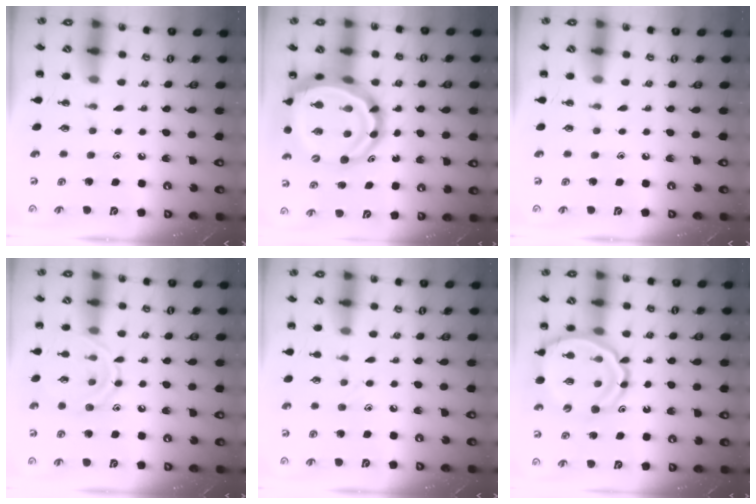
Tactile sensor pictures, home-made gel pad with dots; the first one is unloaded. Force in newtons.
{"total": 19.9, "press": 19.2, "slide": 5.2}
{"total": 0.0}
{"total": 10.7, "press": 10.6, "slide": 0.6}
{"total": 5.3, "press": 4.9, "slide": 2.0}
{"total": 14.4, "press": 14.0, "slide": 3.5}